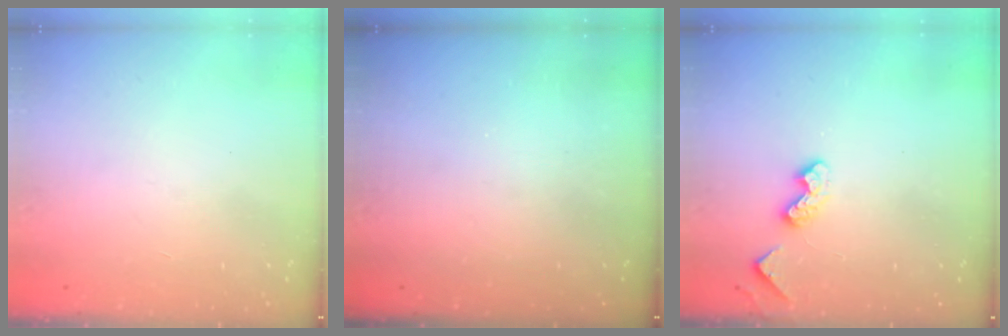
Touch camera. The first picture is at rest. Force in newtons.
{"total": 0.0}
{"total": 5.3, "press": 5.2, "slide": 0.8}